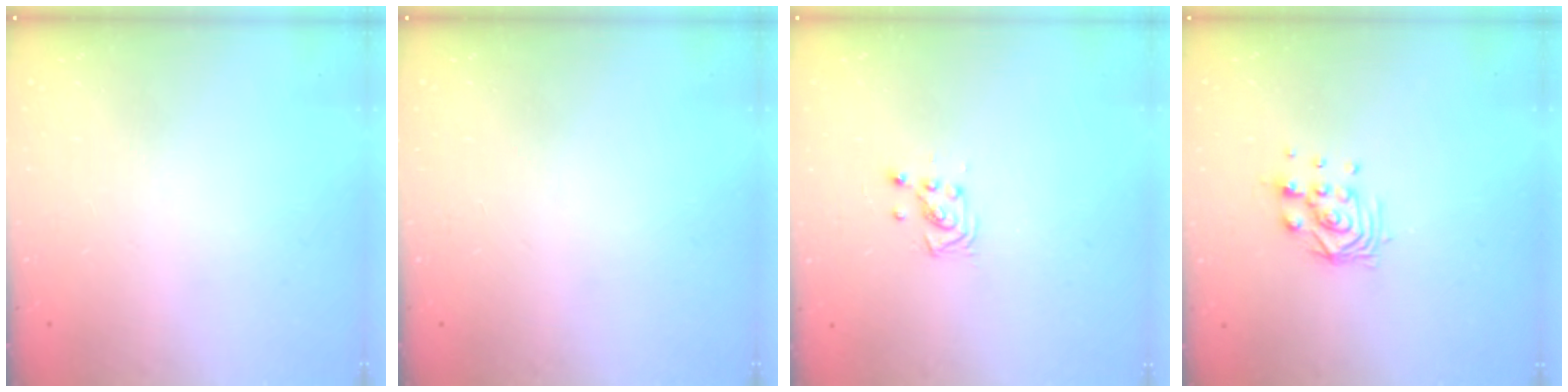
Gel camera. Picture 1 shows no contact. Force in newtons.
{"total": 0.0}
{"total": 2.9, "press": 2.9, "slide": 0.3}
{"total": 6.6, "press": 6.5, "slide": 0.5}